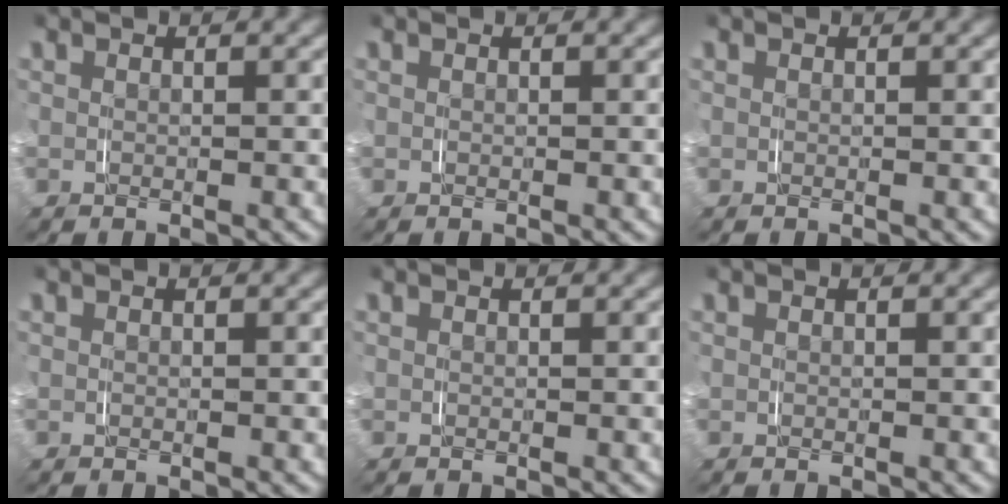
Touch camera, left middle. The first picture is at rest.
{"total": 0.0}
{"total": 0.0}
{"total": 0.0}
{"total": 0.0}
{"total": 0.0}